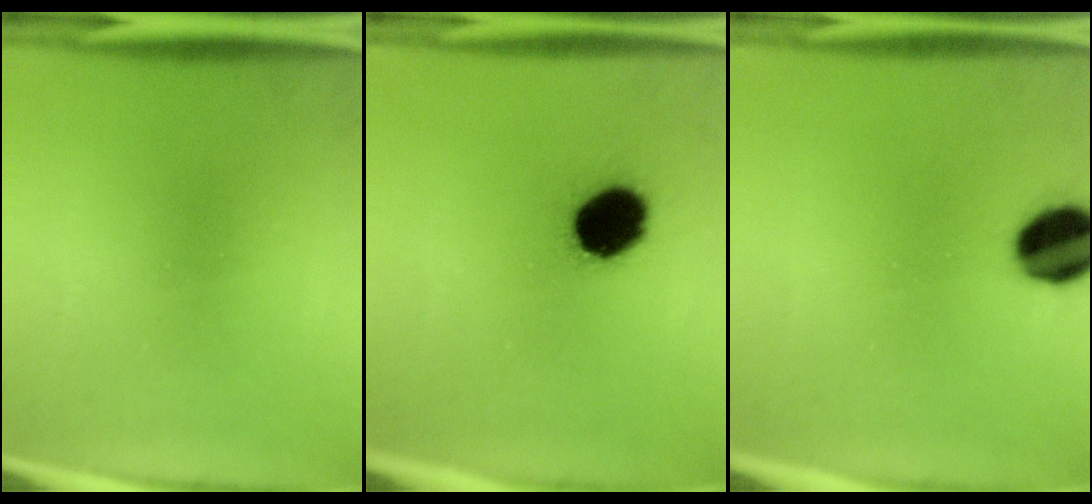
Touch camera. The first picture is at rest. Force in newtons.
{"total": 11.9}
{"total": 12.2}